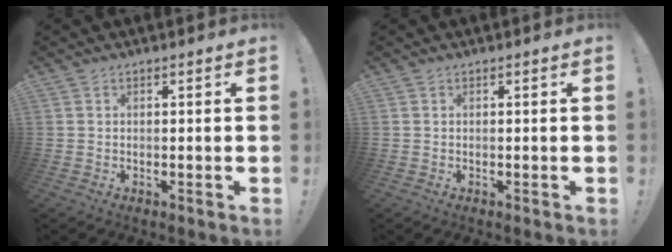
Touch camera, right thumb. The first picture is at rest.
{"total": 0.0}